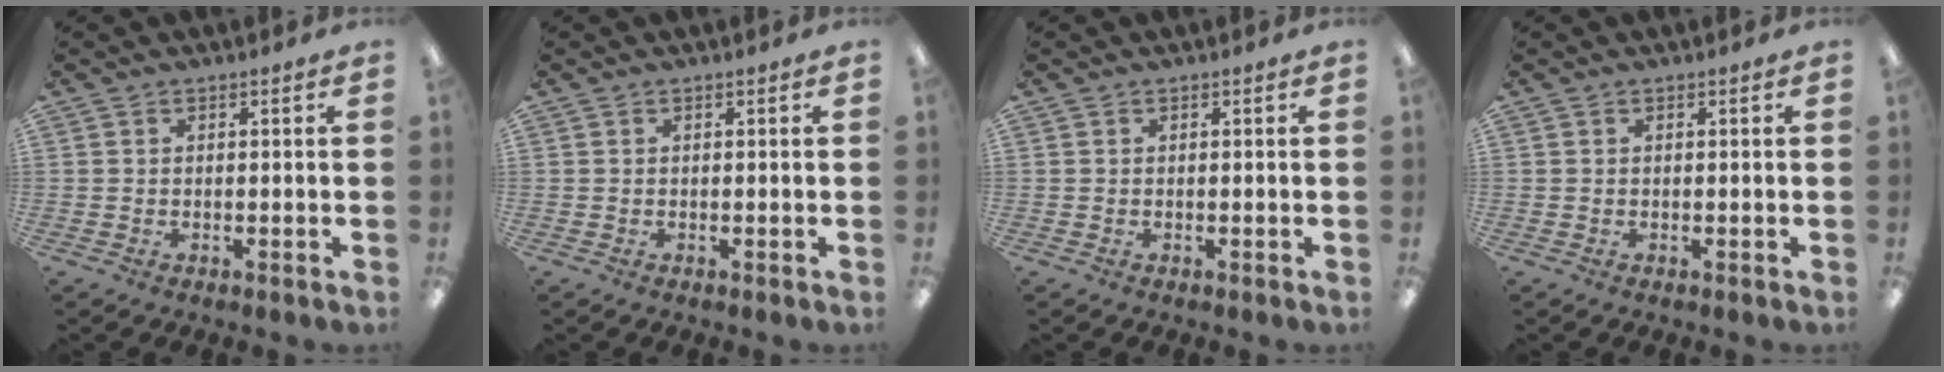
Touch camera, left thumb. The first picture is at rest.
{"total": 0.0}
{"total": 0.0}
{"total": 0.0}